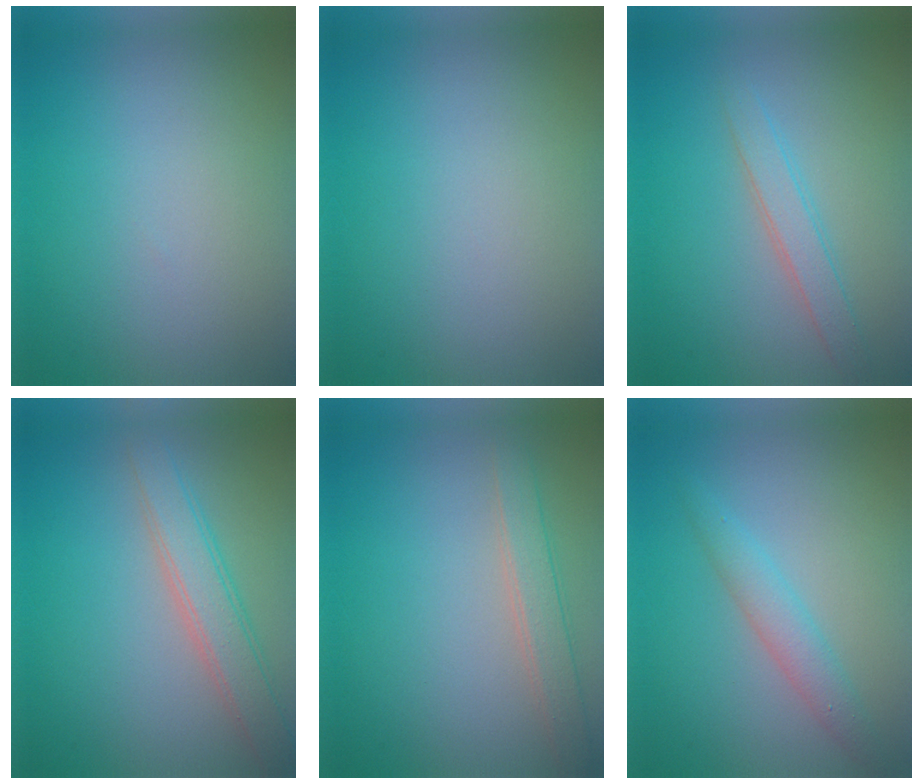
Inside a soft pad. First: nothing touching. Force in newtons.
{"total": 0.0}
{"total": 2.3, "press": 2.3, "slide": 0.1}
{"total": 4.0, "press": 4.0, "slide": 0.1}
{"total": 2.6, "press": 2.6, "slide": 0.1}
{"total": 2.5, "press": 2.5, "slide": 0.0}